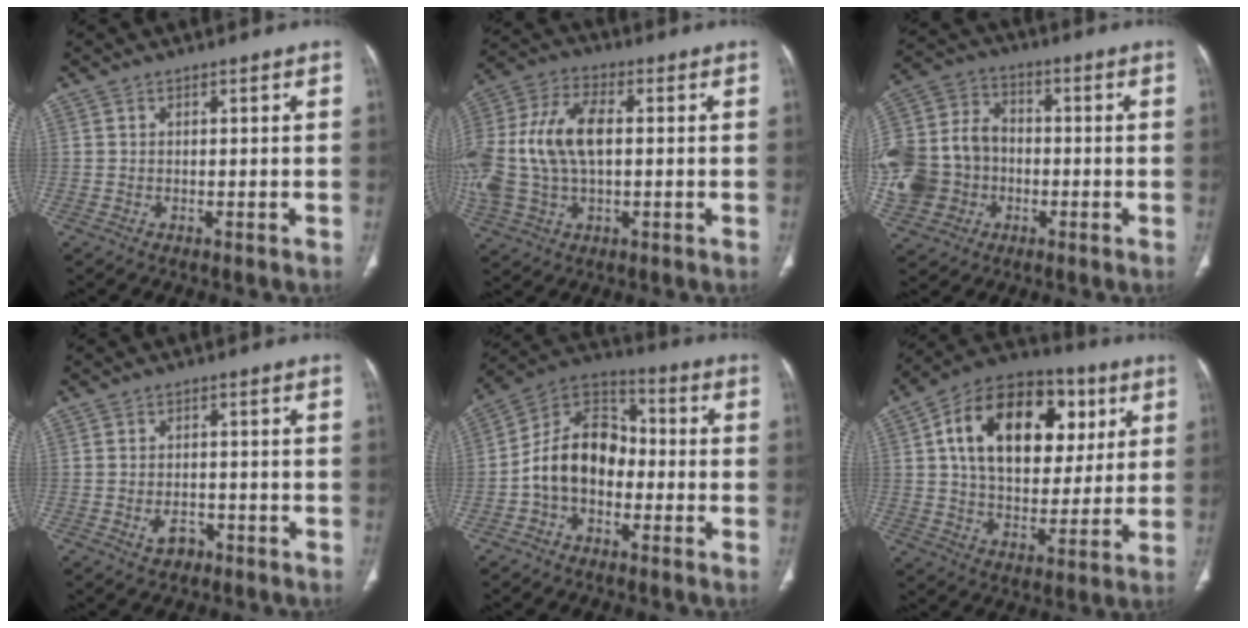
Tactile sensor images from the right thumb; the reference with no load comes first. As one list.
[{"total": 19.3, "force": [0.9, 11.3, 15.6], "torque": [-0.361, 0.016, 0.018]}, {"total": 18.6, "force": [-3.4, 15.8, 9.3], "torque": [-0.205, 0.033, -0.056]}, {"total": 3.3, "force": [-1.6, 2.3, 1.8], "torque": [-0.024, 0.012, -0.020]}, {"total": 13.2, "force": [-2.5, 9.4, 8.9], "torque": [-0.137, 0.045, -0.060]}, {"total": 24.3, "force": [7.0, 15.2, 17.5], "torque": [-0.254, 0.005, 0.107]}]